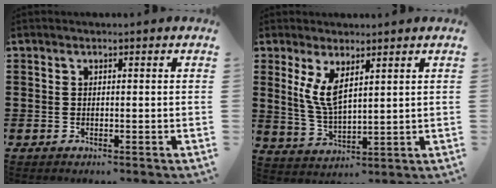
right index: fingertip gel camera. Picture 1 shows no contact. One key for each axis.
{"total": 5.9, "fx": 2.5, "fy": 2.2, "fz": 4.9, "tx": -0.124, "ty": -0.007, "tz": 0.038}